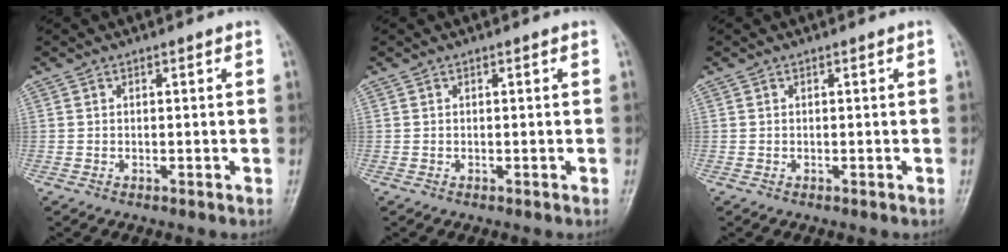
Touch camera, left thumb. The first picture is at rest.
{"total": 0.0}
{"total": 0.0}